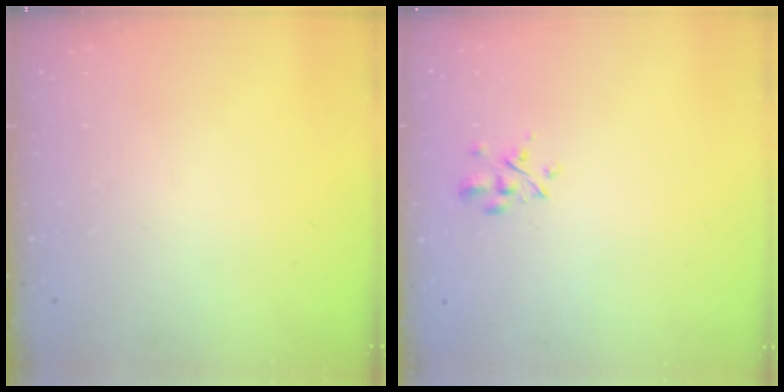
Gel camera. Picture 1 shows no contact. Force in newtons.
{"total": 2.3, "press": 2.2, "slide": 0.9}